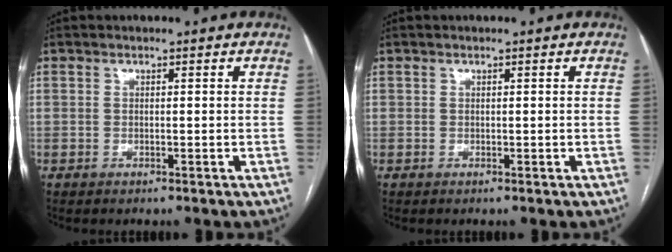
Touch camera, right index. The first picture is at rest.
{"total": 0.0}